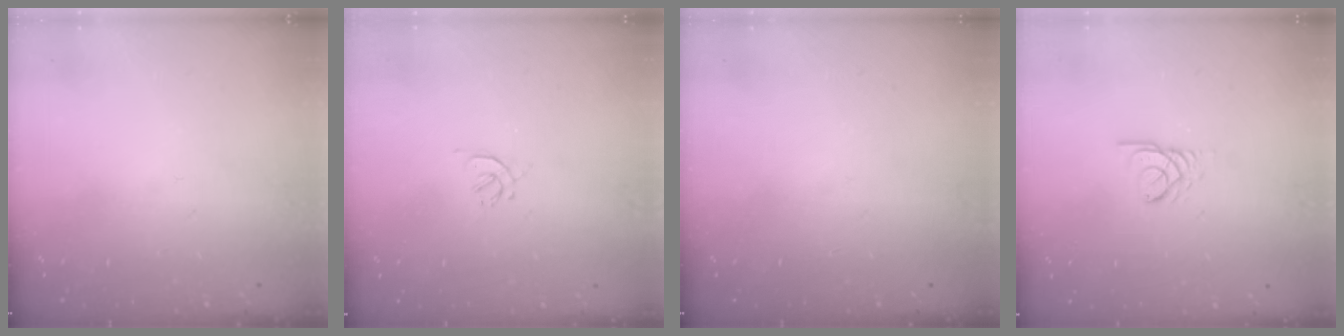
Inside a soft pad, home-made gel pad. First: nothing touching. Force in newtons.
{"total": 1.2, "press": 1.2, "slide": 0.4}
{"total": 0.0}
{"total": 2.4, "press": 2.4, "slide": 0.1}